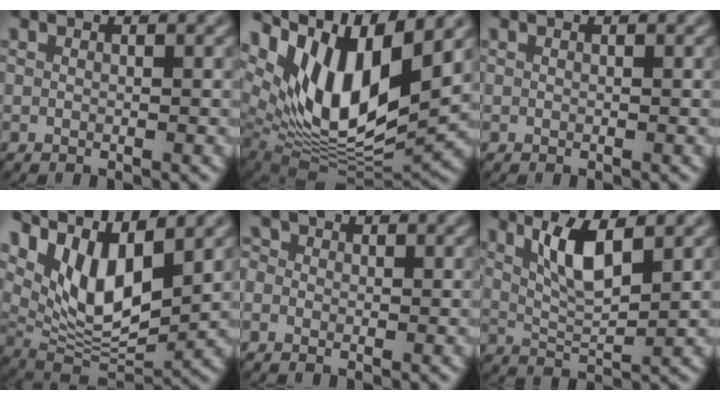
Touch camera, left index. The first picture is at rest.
{"total": 13.4, "force": [5.4, 5.9, 10.7], "torque": [-0.205, 0.006, 0.107]}
{"total": 0.0}
{"total": 9.6, "force": [4.7, 3.9, 7.4], "torque": [-0.151, -0.004, 0.095]}
{"total": 1.2, "force": [-0.1, 1.2, 0.3], "torque": [-0.004, 0.008, -0.014]}
{"total": 4.5, "force": [1.8, 1.3, 3.9], "torque": [-0.081, -0.006, 0.042]}